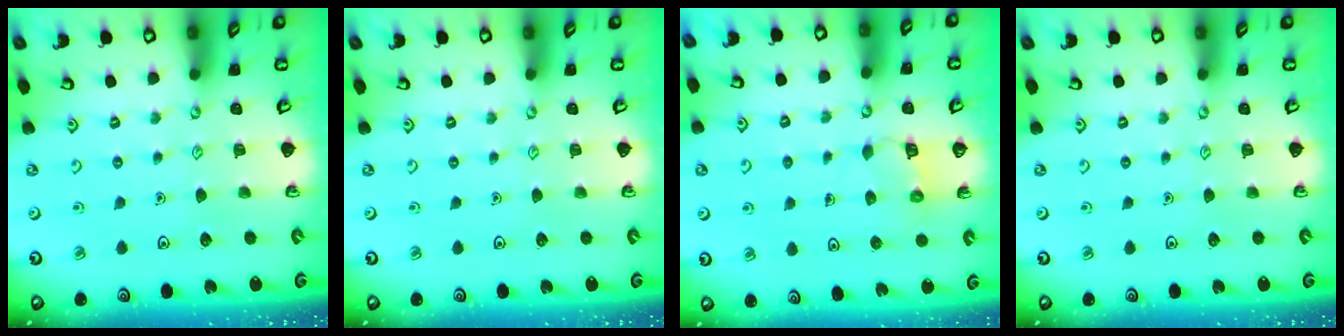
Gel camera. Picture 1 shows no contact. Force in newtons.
{"total": 0.0}
{"total": 6.3, "press": 6.2, "slide": 0.4}
{"total": 0.0}